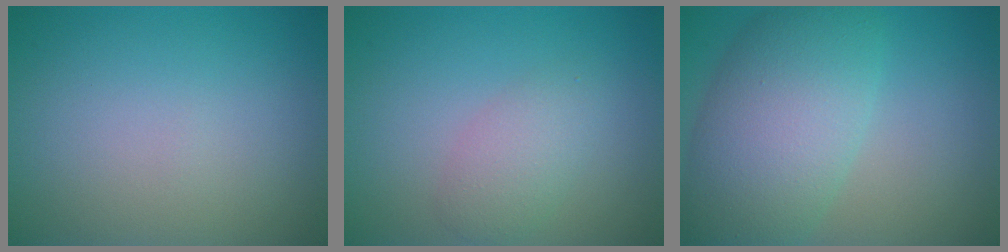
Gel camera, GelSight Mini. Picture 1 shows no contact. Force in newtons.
{"total": 2.6, "press": 2.6, "slide": 0.1}
{"total": 8.7, "press": 8.7, "slide": 0.2}